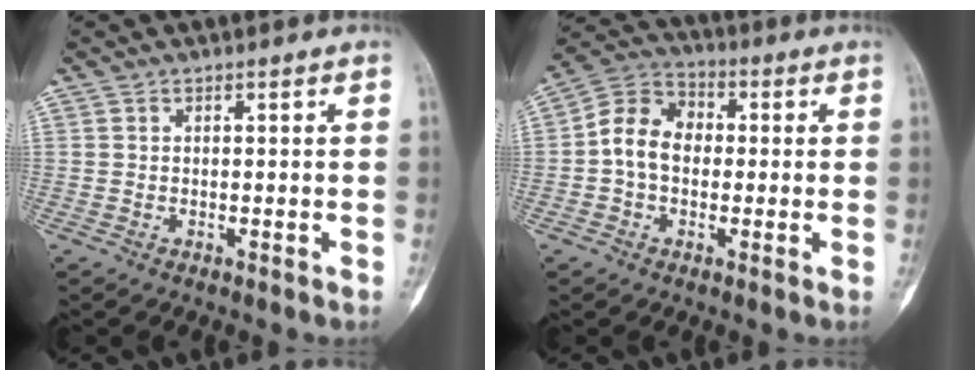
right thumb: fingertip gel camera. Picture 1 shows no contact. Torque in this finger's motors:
{"motor_torque": [0.10, 0.11, 0.47, -0.56, 0.05]}